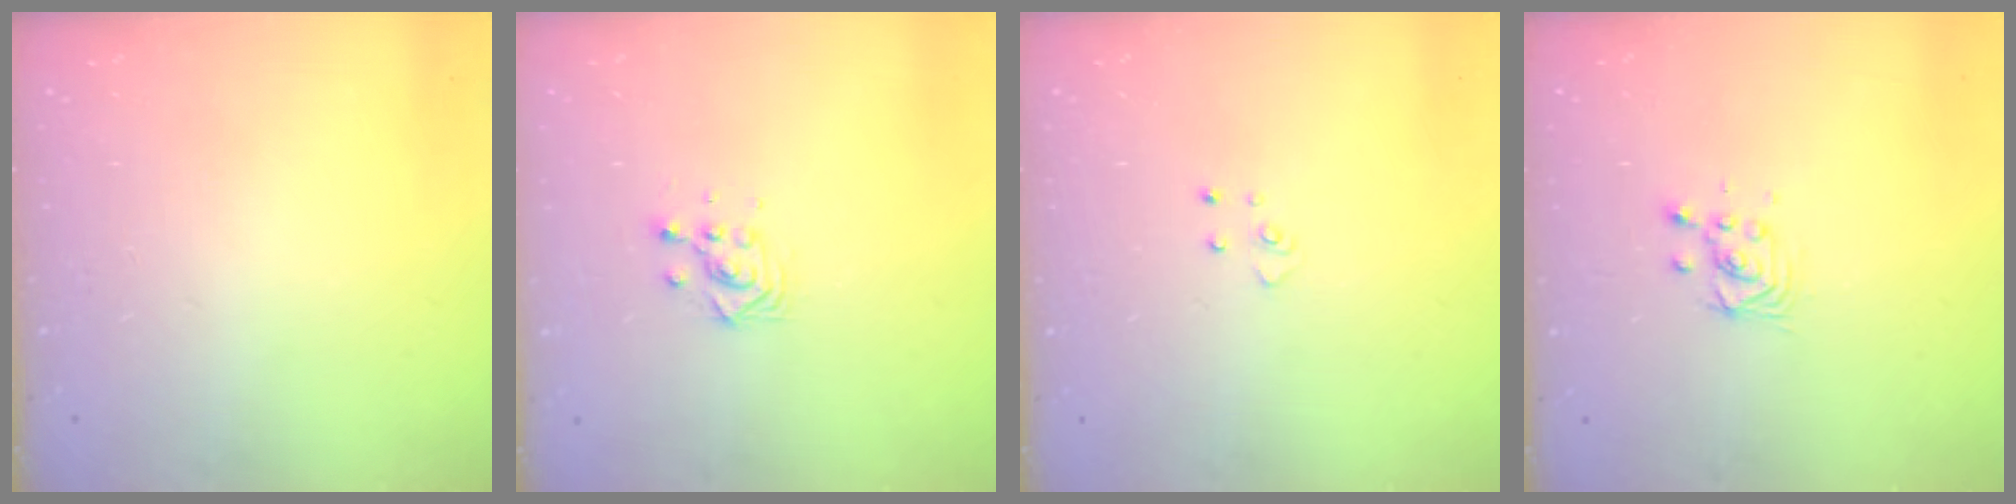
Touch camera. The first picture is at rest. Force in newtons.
{"total": 3.8, "press": 3.8, "slide": 0.3}
{"total": 3.8, "press": 3.8, "slide": 0.4}
{"total": 3.3, "press": 3.3, "slide": 0.4}